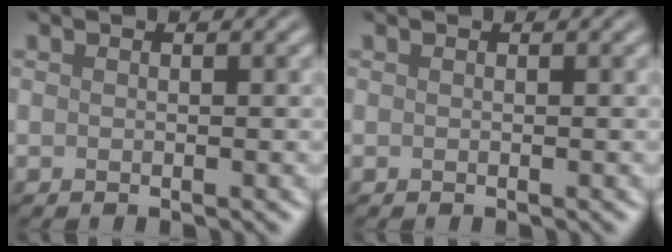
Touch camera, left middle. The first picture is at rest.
{"total": 0.0}